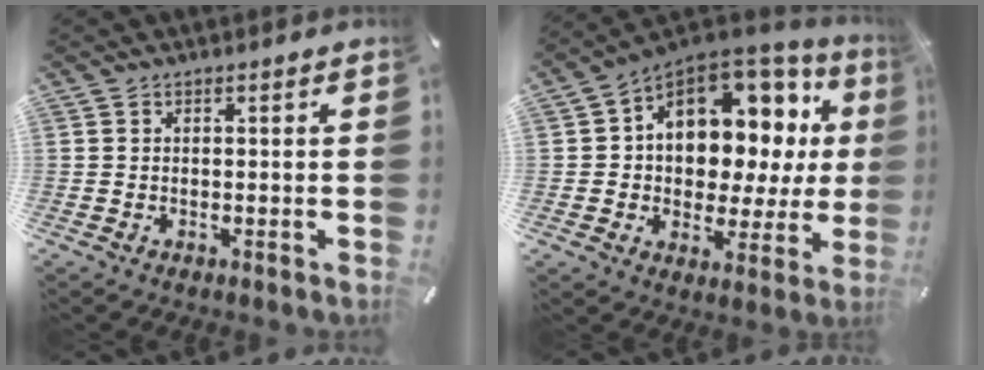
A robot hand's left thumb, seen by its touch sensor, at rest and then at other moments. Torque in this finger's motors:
{"motor_torque": [1.97, 3.04, 1.73, 0.89, 0.46]}